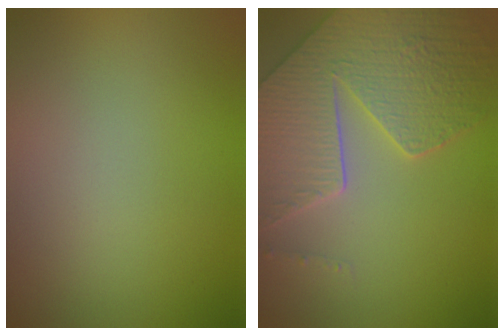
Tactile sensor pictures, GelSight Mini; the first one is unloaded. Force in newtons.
{"total": 7.0, "press": 5.9, "slide": 3.9}